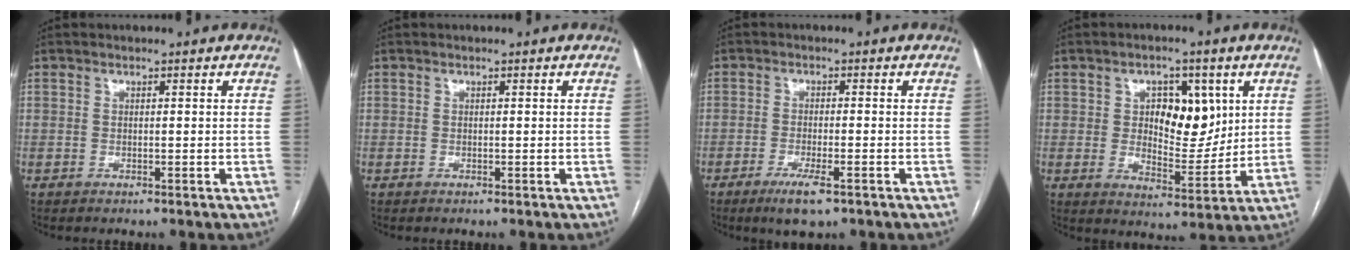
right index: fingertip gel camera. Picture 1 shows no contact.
{"total": 0.0}
{"total": 5.0, "force": [-2.9, 1.0, 3.9], "torque": [-0.076, -0.009, -0.047]}
{"total": 9.8, "force": [3.0, 5.3, 7.6], "torque": [-0.108, 0.009, 0.055]}